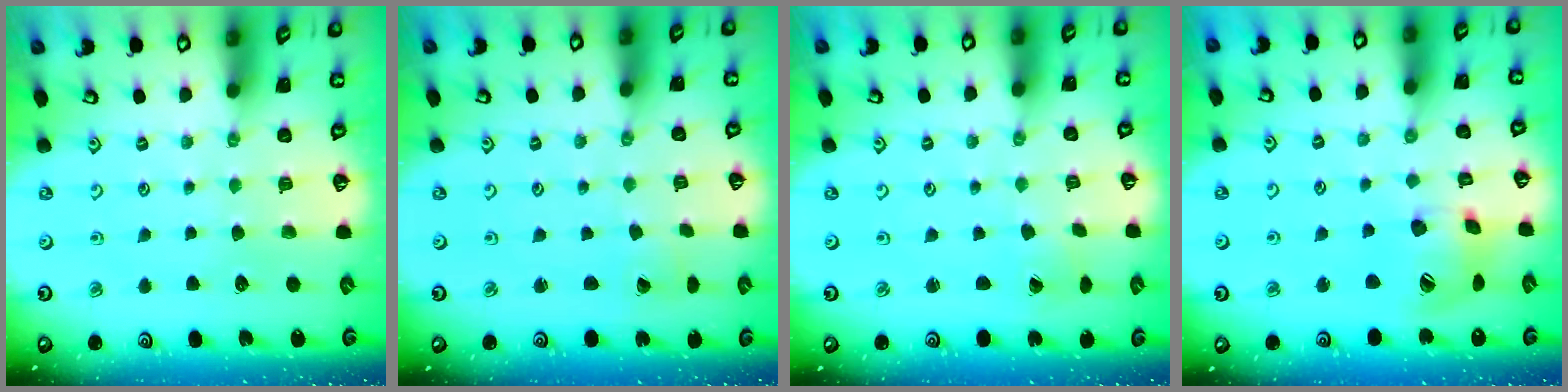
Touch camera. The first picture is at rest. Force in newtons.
{"total": 1.7, "press": 1.7, "slide": 0.1}
{"total": 0.0}
{"total": 15.8, "press": 15.6, "slide": 2.2}